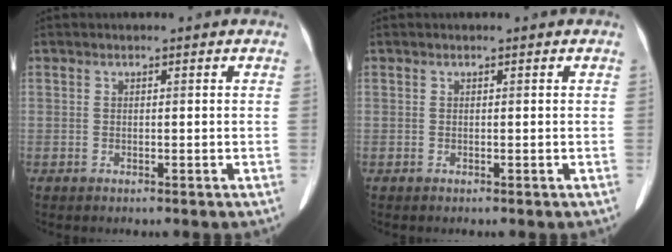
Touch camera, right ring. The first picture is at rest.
{"total": 0.0}